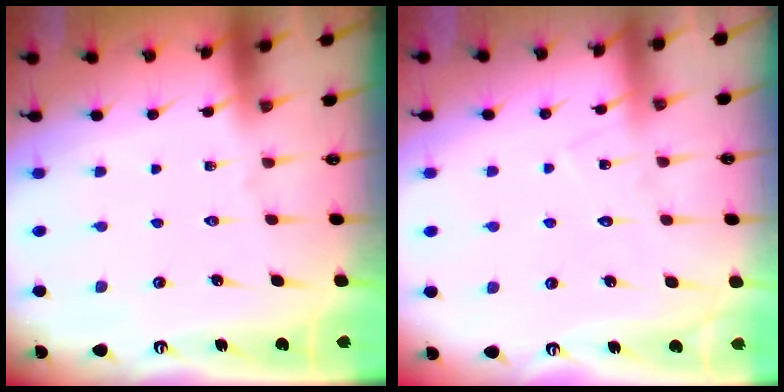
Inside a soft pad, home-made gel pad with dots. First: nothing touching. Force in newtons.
{"total": 7.2, "press": 7.2, "slide": 0.4}